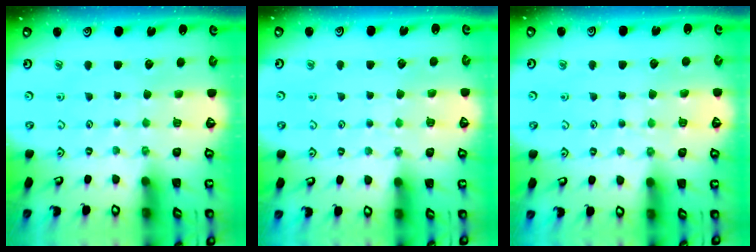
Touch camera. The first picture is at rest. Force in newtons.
{"total": 4.5, "press": 4.5, "slide": 0.6}
{"total": 4.8, "press": 4.7, "slide": 0.7}